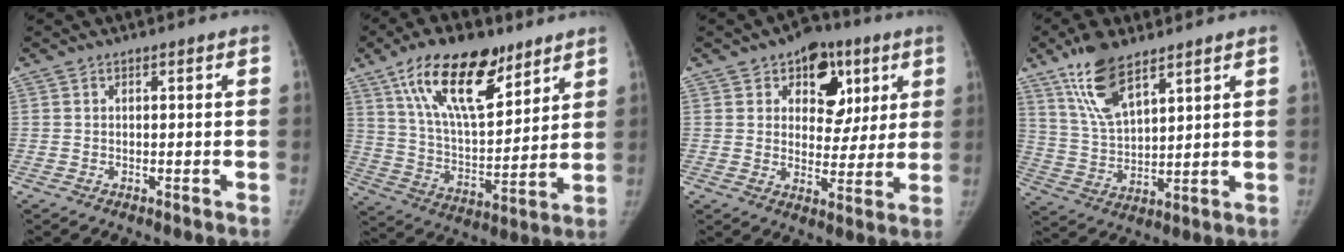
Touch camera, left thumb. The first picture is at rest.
{"total": 20.0, "force": [11.9, 8.9, 13.4], "torque": [-0.196, -0.051, 0.214]}
{"total": 12.7, "force": [5.8, 9.1, 6.7], "torque": [-0.030, -0.016, 0.079]}
{"total": 11.8, "force": [7.8, 4.5, 7.6], "torque": [-0.130, -0.035, 0.157]}